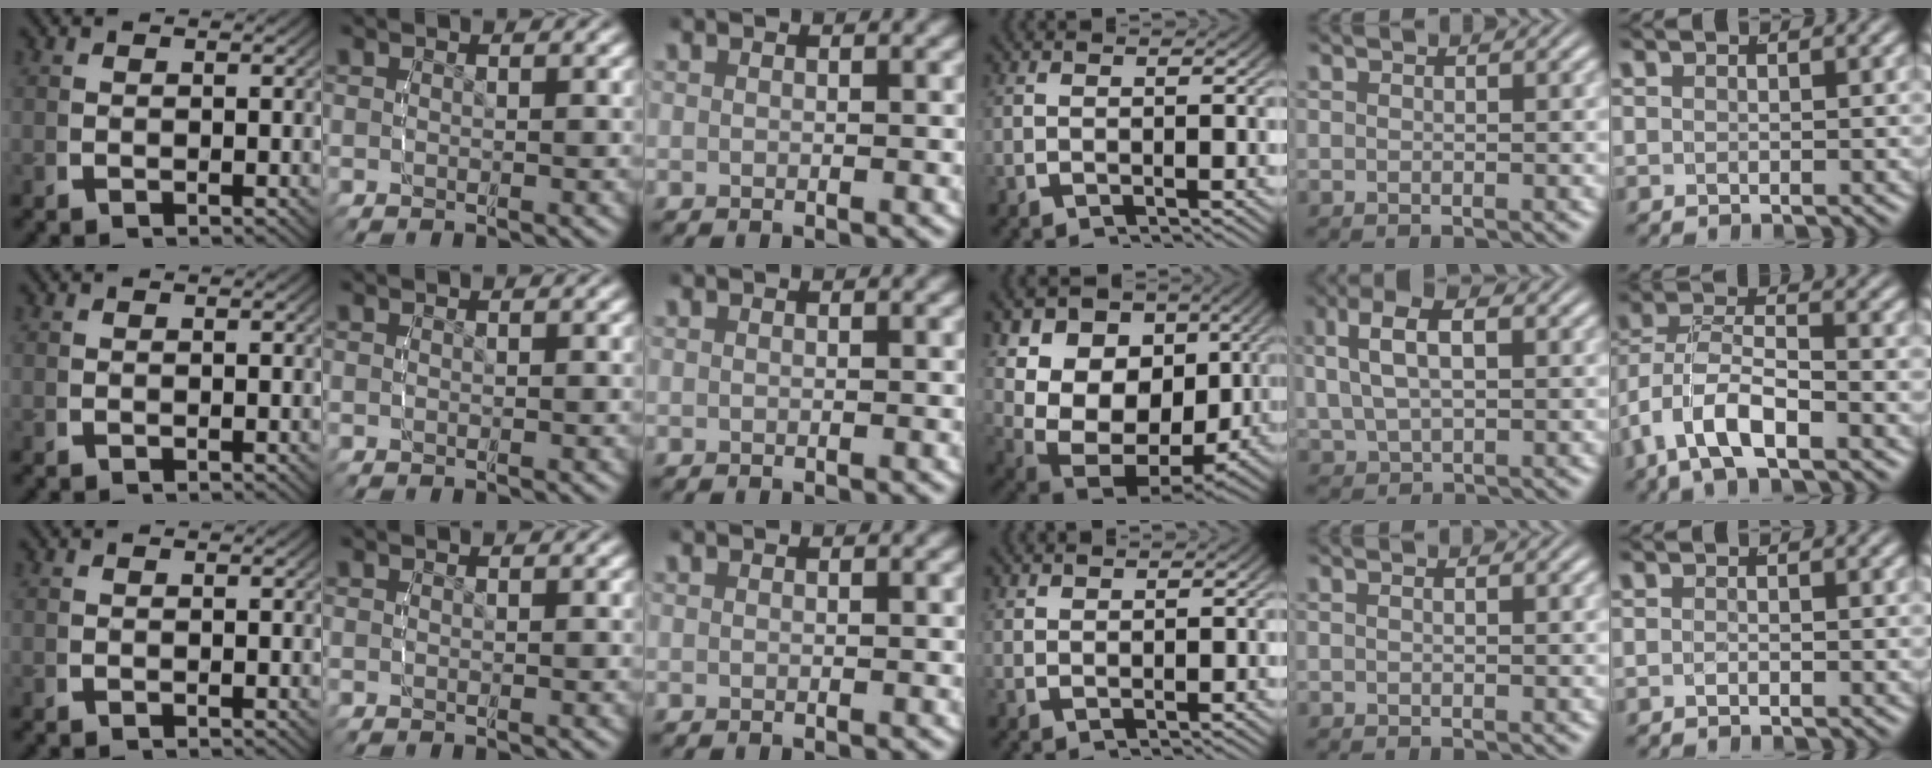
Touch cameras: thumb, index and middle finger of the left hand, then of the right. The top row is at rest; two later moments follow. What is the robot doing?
{"motion": "lift_and_place", "object": "cloth"}